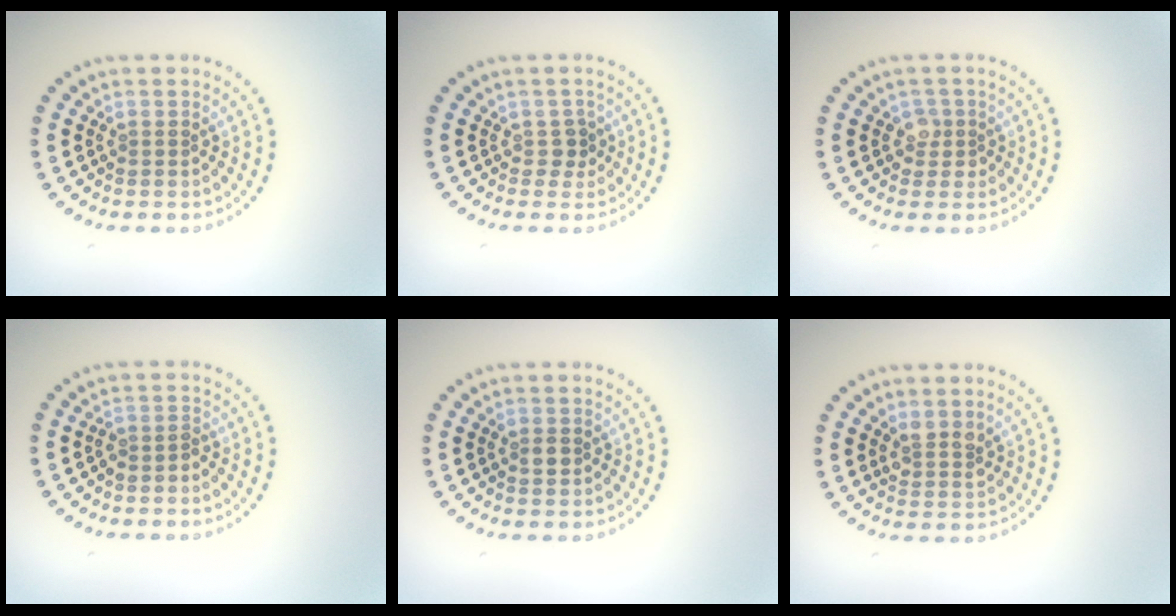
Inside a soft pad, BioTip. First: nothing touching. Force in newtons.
{"total": 1.2, "press": 0.9, "slide": 0.7}
{"total": 1.5, "press": 1.3, "slide": 0.8}
{"total": 1.5, "press": 1.1, "slide": 0.9}
{"total": 1.0, "press": 1.0, "slide": 0.1}
{"total": 1.8, "press": 1.5, "slide": 0.9}